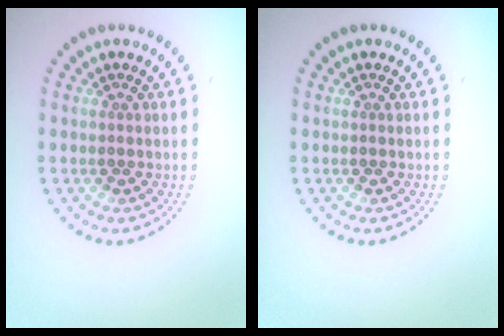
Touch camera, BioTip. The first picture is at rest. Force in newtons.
{"total": 0.0}